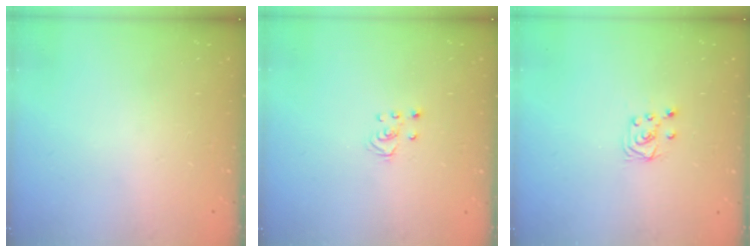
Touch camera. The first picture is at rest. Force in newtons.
{"total": 2.5, "press": 2.5, "slide": 0.2}
{"total": 4.5, "press": 4.5, "slide": 0.5}